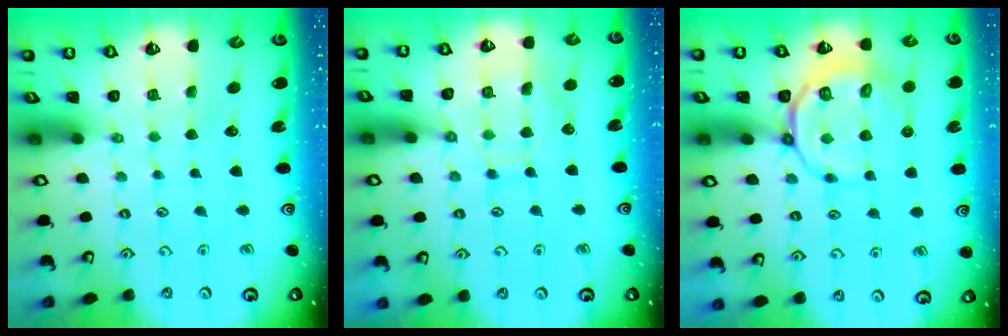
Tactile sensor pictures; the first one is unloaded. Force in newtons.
{"total": 10.1, "press": 10.0, "slide": 1.1}
{"total": 11.9, "press": 11.7, "slide": 2.4}